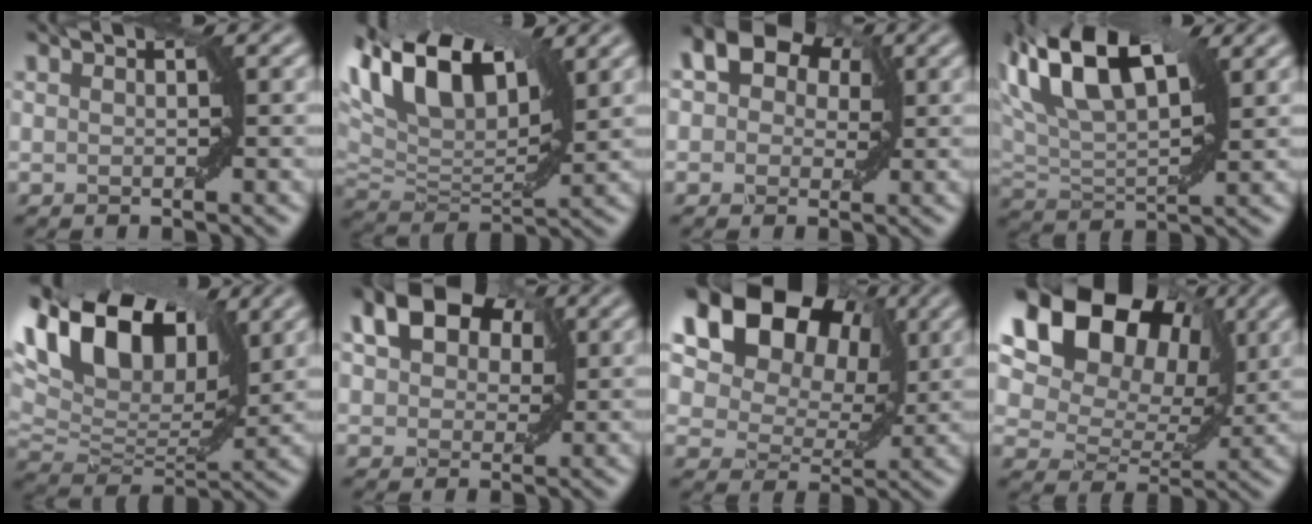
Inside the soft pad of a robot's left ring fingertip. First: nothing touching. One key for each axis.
{"total": 12.0, "fx": 6.7, "fy": 5.5, "fz": 8.3, "tx": -0.161, "ty": 0.030, "tz": 0.116}
{"total": 9.5, "fx": 3.6, "fy": 6.9, "fz": 5.4, "tx": -0.061, "ty": 0.050, "tz": 0.011}
{"total": 11.2, "fx": 5.4, "fy": 5.2, "fz": 8.3, "tx": -0.162, "ty": 0.031, "tz": 0.090}
{"total": 14.3, "fx": 7.2, "fy": 7.4, "fz": 9.9, "tx": -0.190, "ty": 0.035, "tz": 0.117}
{"total": 8.8, "fx": 3.7, "fy": 5.8, "fz": 5.5, "tx": -0.091, "ty": 0.035, "tz": 0.042}
{"total": 17.8, "fx": 8.1, "fy": 12.8, "fz": 9.2, "tx": -0.183, "ty": 0.045, "tz": 0.155}
{"total": 14.6, "fx": 6.8, "fy": 9.7, "fz": 8.5, "tx": -0.156, "ty": 0.050, "tz": 0.106}